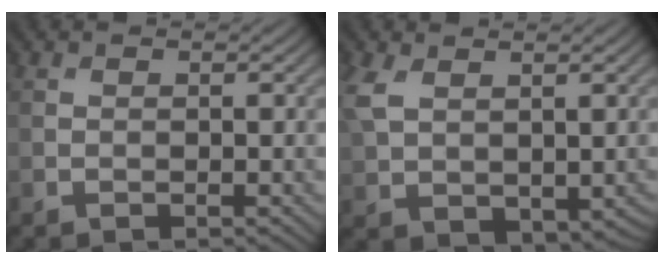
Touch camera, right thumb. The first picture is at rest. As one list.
[{"total": 7.2, "force": [1.9, 4.5, 5.2], "torque": [-0.156, -0.005, 0.047]}]